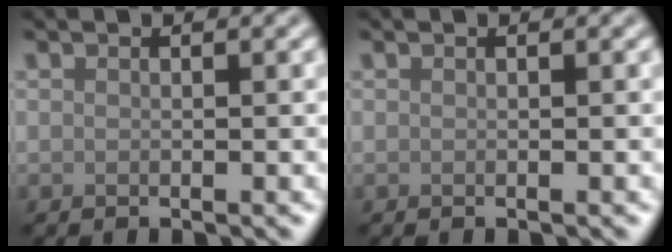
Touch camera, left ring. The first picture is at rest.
{"total": 0.0}